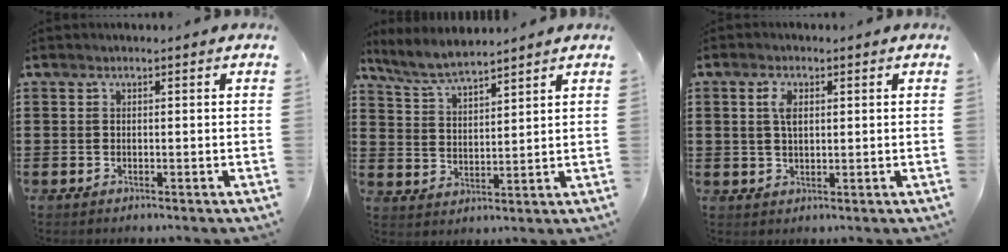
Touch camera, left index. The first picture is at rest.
{"total": 5.6, "force": [5.2, 0.7, 2.0], "torque": [-0.057, -0.016, 0.096]}
{"total": 3.3, "force": [1.0, 1.6, 2.7], "torque": [-0.052, 0.006, 0.015]}